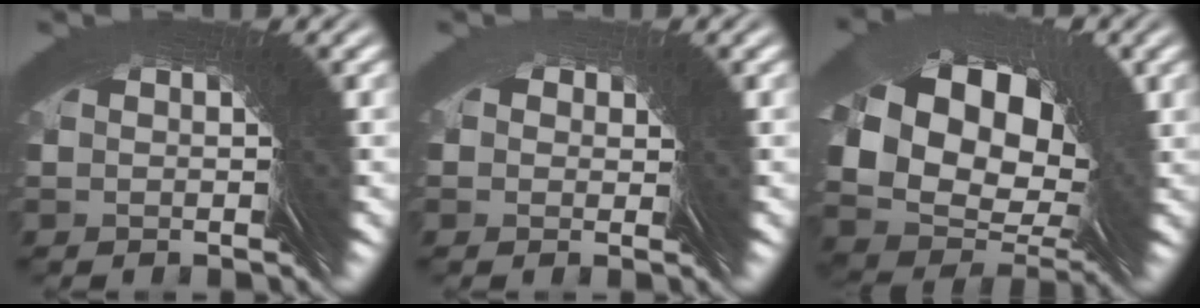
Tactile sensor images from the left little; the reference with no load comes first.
{"total": 1.5, "force": [0.7, 1.2, -0.4], "torque": [-0.006, 0.002, 0.012]}
{"total": 6.8, "force": [0.5, 5.8, 3.5], "torque": [-0.074, -0.014, 0.013]}